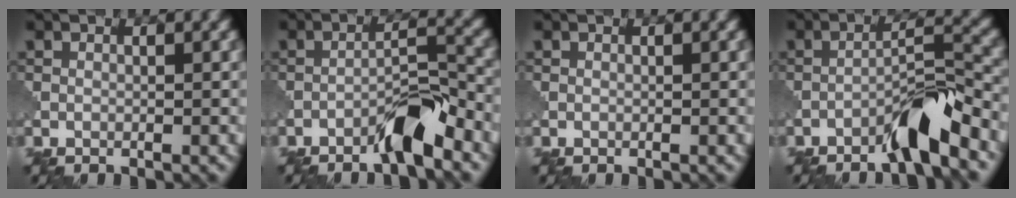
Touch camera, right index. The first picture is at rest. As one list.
[{"total": 4.1, "force": [-2.9, 0.6, 2.8], "torque": [-0.047, 0.017, -0.055]}, {"total": 0.0}, {"total": 4.8, "force": [-3.4, 0.5, 3.3], "torque": [-0.055, 0.019, -0.066]}]